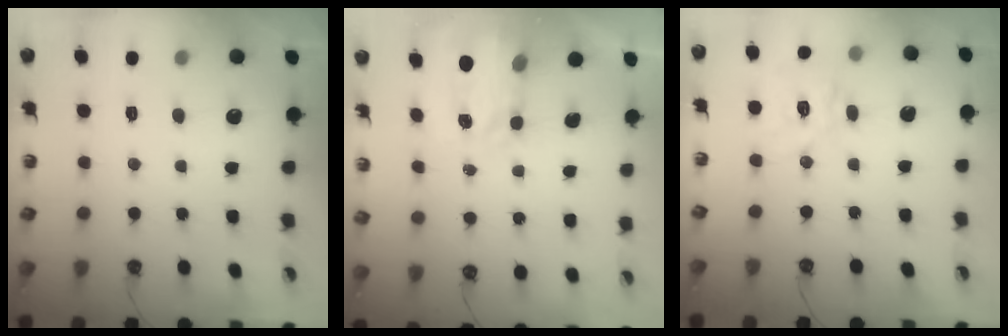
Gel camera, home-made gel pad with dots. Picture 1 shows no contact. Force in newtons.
{"total": 3.9, "press": 3.9, "slide": 0.6}
{"total": 12.9, "press": 12.8, "slide": 1.7}